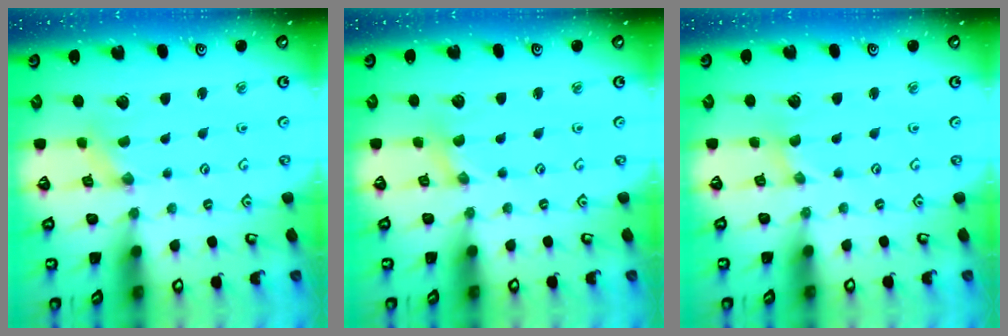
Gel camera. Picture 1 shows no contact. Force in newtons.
{"total": 0.7, "press": 0.7, "slide": 0.2}
{"total": 0.0}